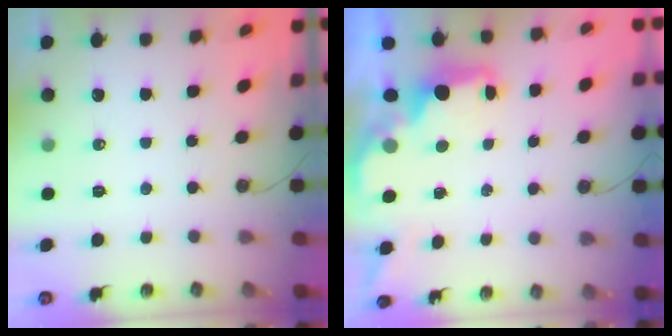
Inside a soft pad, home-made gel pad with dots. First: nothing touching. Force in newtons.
{"total": 1.8, "press": 1.7, "slide": 0.6}